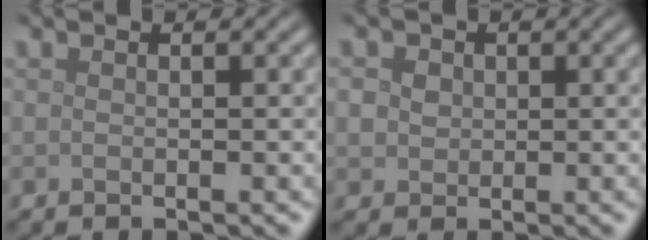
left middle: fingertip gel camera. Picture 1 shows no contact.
{"total": 3.0, "force": [1.1, 2.4, 1.4], "torque": [-0.025, 0.011, 0.013]}